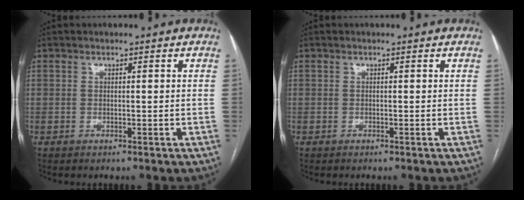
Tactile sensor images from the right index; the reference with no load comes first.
{"total": 0.0}